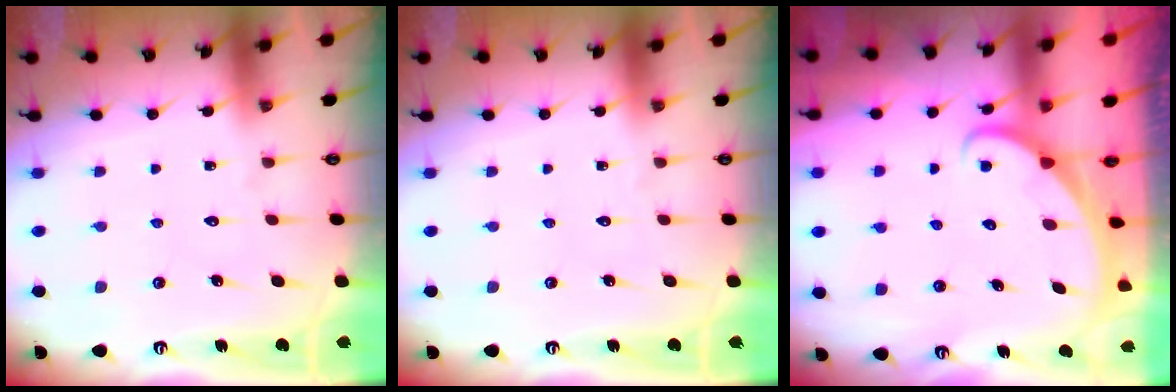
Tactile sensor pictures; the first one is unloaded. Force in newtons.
{"total": 0.0}
{"total": 2.0, "press": 2.0, "slide": 0.0}